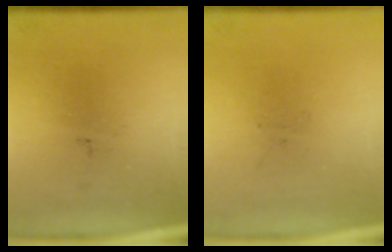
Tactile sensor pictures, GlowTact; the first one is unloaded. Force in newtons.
{"total": 0.0}